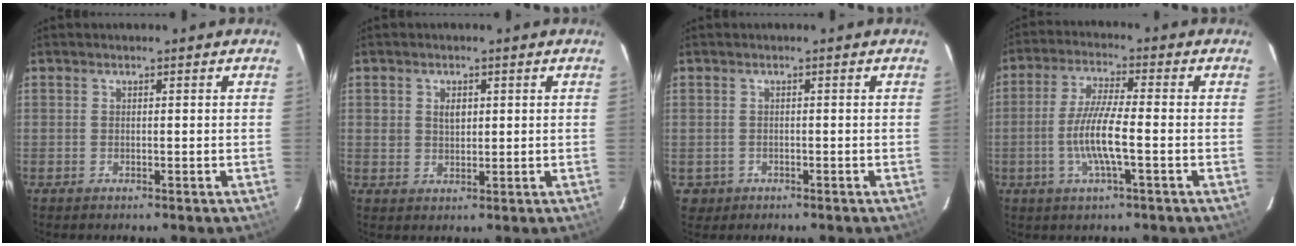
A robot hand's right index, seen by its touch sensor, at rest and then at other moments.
{"total": 2.8, "force": [0.8, 2.2, 1.6], "torque": [-0.023, 0.005, 0.015]}
{"total": 2.7, "force": [-0.7, 2.6, 0.4], "torque": [-0.014, 0.002, -0.004]}
{"total": 10.5, "force": [-2.7, 1.0, 10.1], "torque": [-0.208, -0.003, -0.053]}